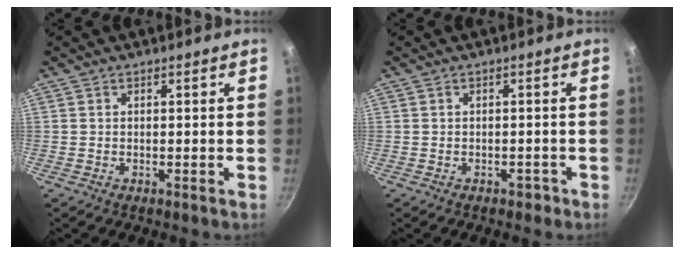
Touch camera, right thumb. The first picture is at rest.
{"total": 1.6, "force": [-0.9, 1.1, 0.6], "torque": [0.004, 0.018, -0.002]}